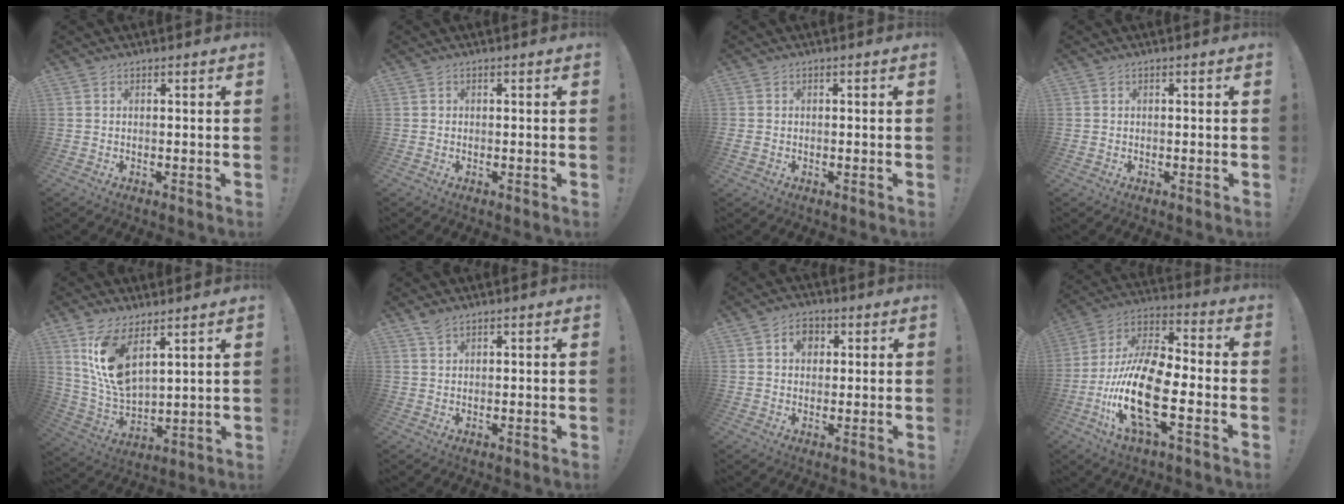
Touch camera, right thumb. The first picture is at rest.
{"total": 0.6, "force": [-0.1, 0.6, 0.2], "torque": [-0.009, 0.004, 0.000]}
{"total": 1.6, "force": [-0.6, 1.3, 0.7], "torque": [-0.011, 0.003, -0.010]}
{"total": 0.6, "force": [-0.3, 0.5, 0.0], "torque": [0.001, 0.001, -0.005]}
{"total": 13.5, "force": [8.1, 6.2, 8.9], "torque": [-0.182, -0.043, 0.151]}
{"total": 2.8, "force": [2.3, 1.0, 1.3], "torque": [-0.013, -0.011, 0.040]}
{"total": 5.3, "force": [1.7, 4.3, 2.6], "torque": [-0.039, 0.006, 0.028]}
{"total": 21.7, "force": [-6.2, 9.2, 18.6], "torque": [-0.386, 0.025, -0.101]}